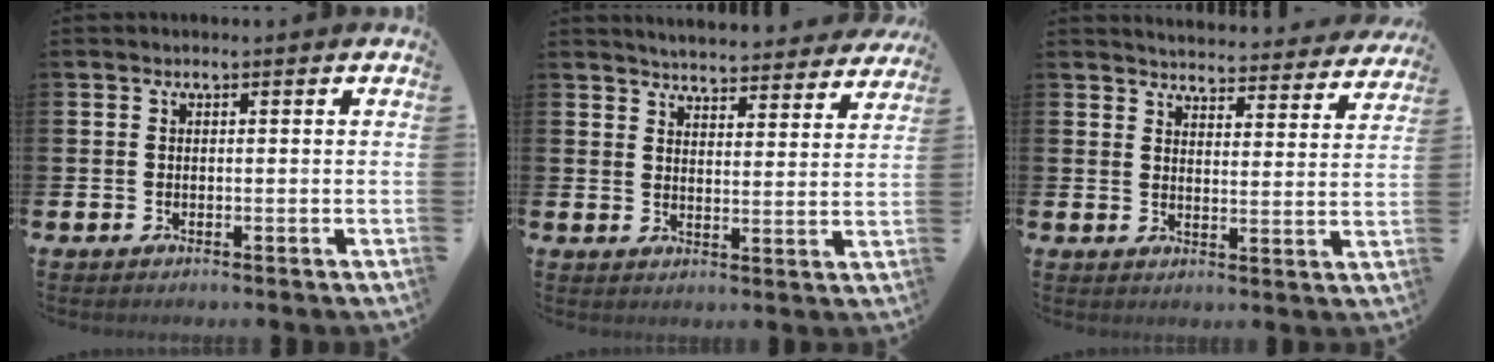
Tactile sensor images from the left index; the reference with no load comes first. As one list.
[{"total": 5.0, "force": [4.9, 0.5, 0.1], "torque": [-0.006, -0.043, 0.084]}, {"total": 4.6, "force": [4.5, 0.6, 0.3], "torque": [-0.008, -0.043, 0.075]}]